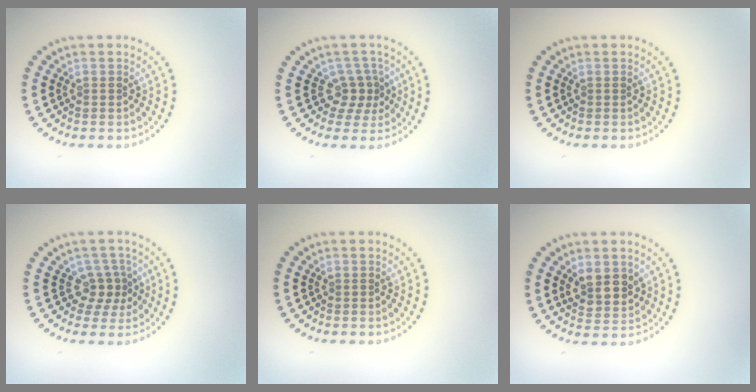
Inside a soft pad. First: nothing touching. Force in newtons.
{"total": 2.5, "press": 1.7, "slide": 1.9}
{"total": 0.0}
{"total": 2.5, "press": 1.7, "slide": 1.9}
{"total": 0.0}
{"total": 2.8, "press": 2.6, "slide": 1.1}